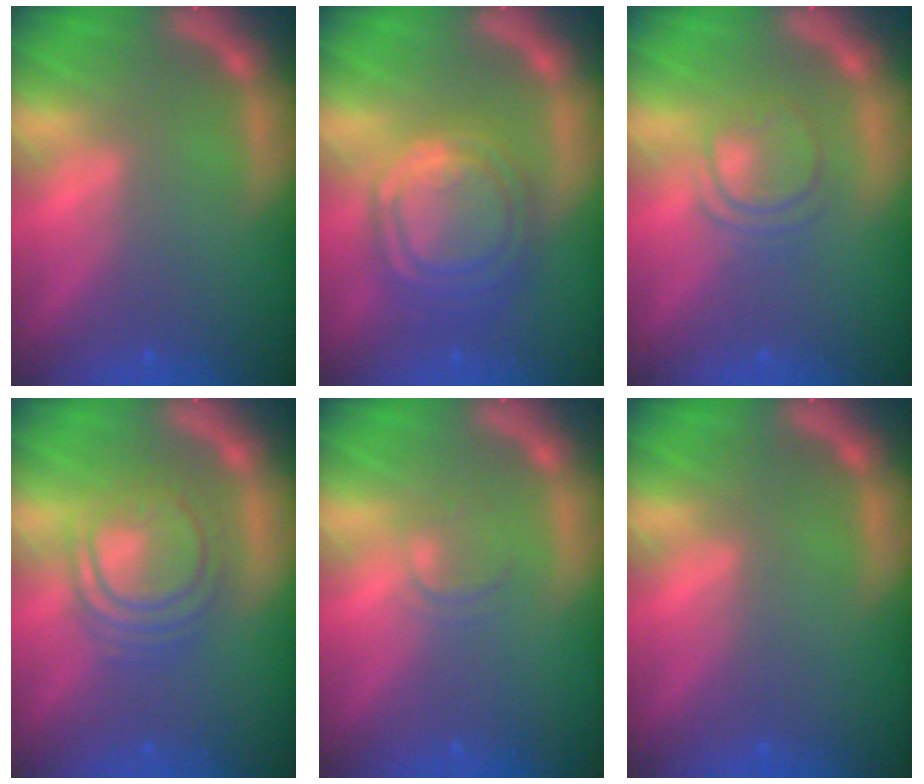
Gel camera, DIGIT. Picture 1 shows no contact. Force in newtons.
{"total": 9.1}
{"total": 3.5}
{"total": 6.5}
{"total": 1.4}
{"total": 0.0}